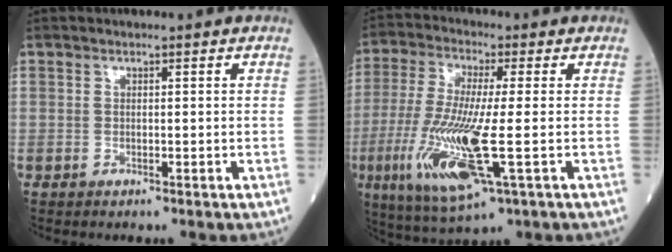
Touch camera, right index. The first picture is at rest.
{"total": 15.2, "force": [-3.7, 1.8, 14.7], "torque": [-0.317, -0.034, -0.063]}